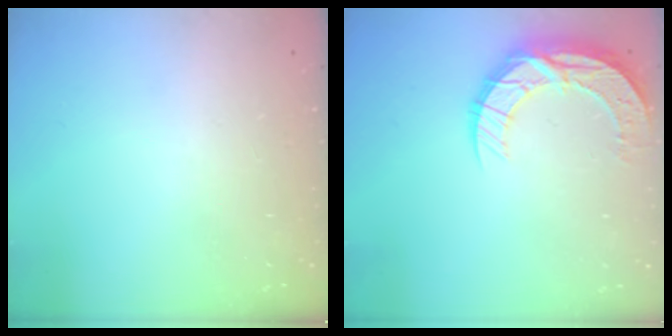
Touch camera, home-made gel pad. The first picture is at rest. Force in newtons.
{"total": 10.6, "press": 10.6, "slide": 0.7}